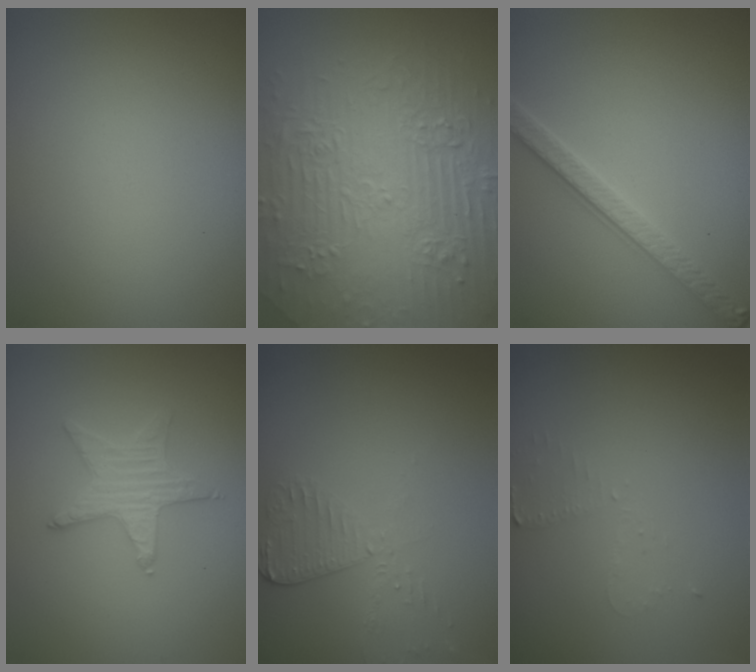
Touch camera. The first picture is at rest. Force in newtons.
{"total": 11.1, "press": 7.4, "slide": 8.3}
{"total": 3.2, "press": 3.0, "slide": 1.0}
{"total": 1.9, "press": 1.9, "slide": 0.2}
{"total": 2.7, "press": 2.4, "slide": 1.2}
{"total": 1.6, "press": 1.5, "slide": 0.2}